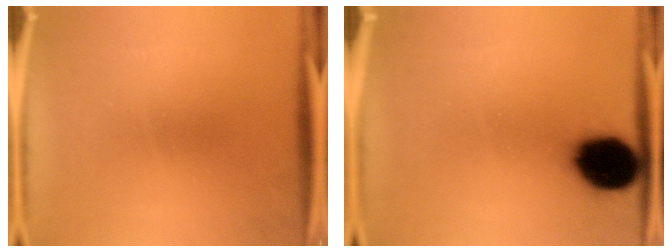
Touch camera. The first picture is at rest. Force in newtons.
{"total": 13.7}